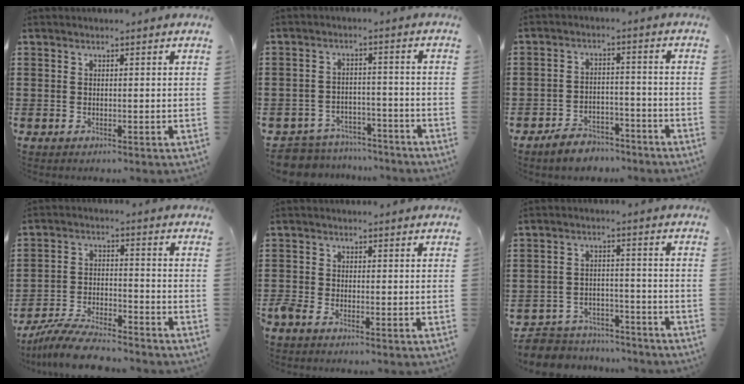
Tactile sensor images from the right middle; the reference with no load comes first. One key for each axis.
{"total": 5.5, "fx": -5.4, "fy": 0.9, "fz": -0.2, "tx": -0.008, "ty": 0.014, "tz": -0.116}
{"total": 4.5, "fx": -4.3, "fy": 1.1, "fz": 0.5, "tx": -0.014, "ty": 0.012, "tz": -0.089}
{"total": 7.8, "fx": -7.3, "fy": 0.9, "fz": 2.7, "tx": -0.057, "ty": 0.009, "tz": -0.143}
{"total": 1.4, "fx": -1.2, "fy": 0.4, "fz": 0.6, "tx": -0.028, "ty": -0.004, "tz": -0.029}
{"total": 5.0, "fx": -4.9, "fy": 1.1, "fz": -0.1, "tx": -0.005, "ty": 0.014, "tz": -0.103}